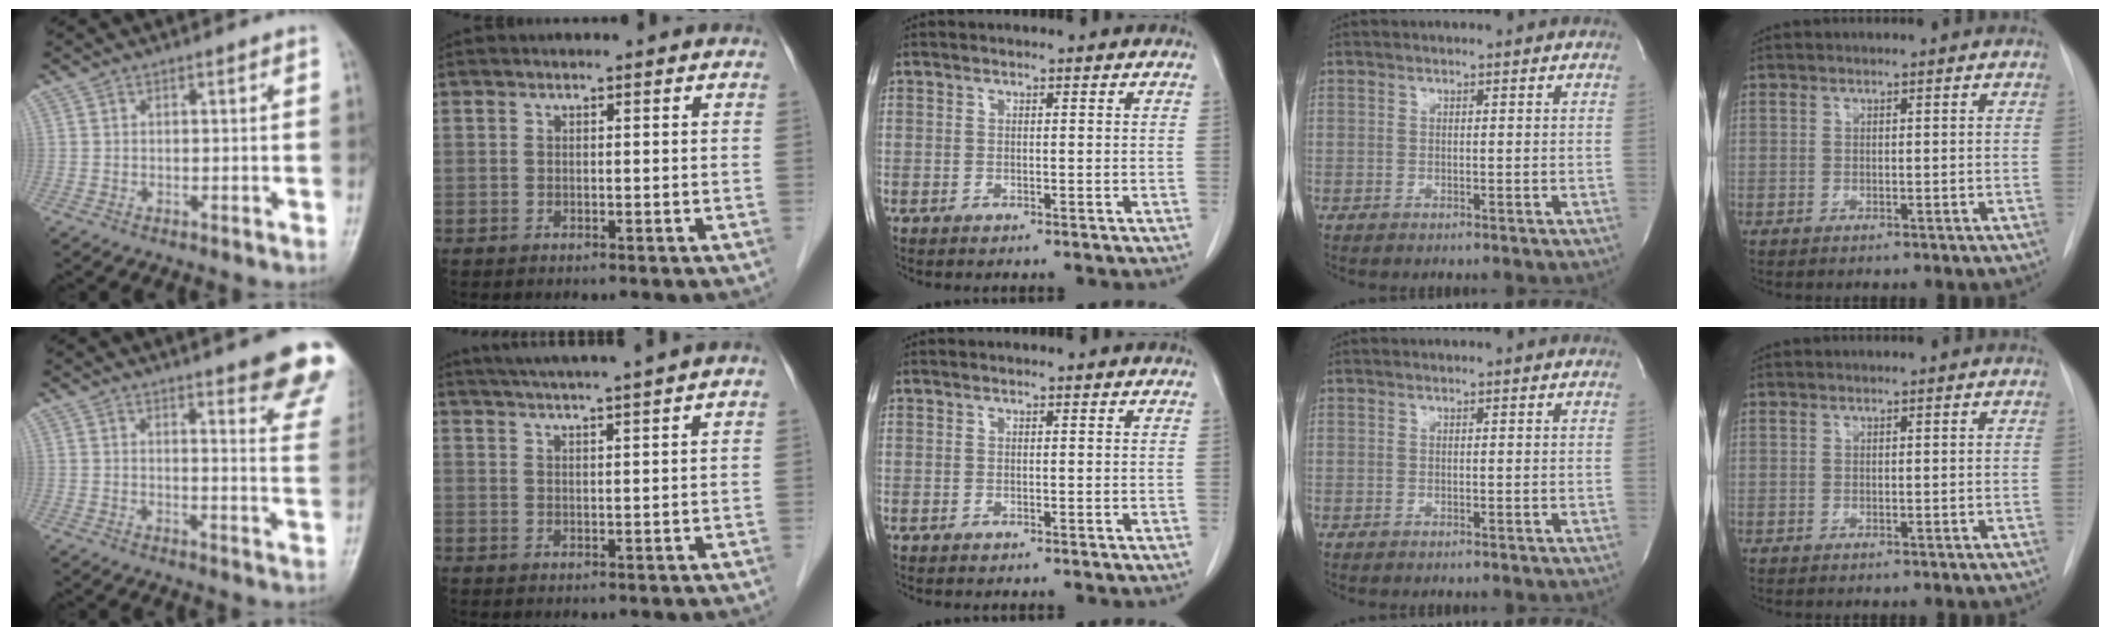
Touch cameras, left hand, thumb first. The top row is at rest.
{"thumb": {"total": 14.9, "force": [10.2, 2.9, 10.4], "torque": [-0.099, -0.052, 0.108]}, "index": {"total": 9.3, "force": [8.0, -1.5, 4.6], "torque": [-0.073, 0.020, 0.112]}}